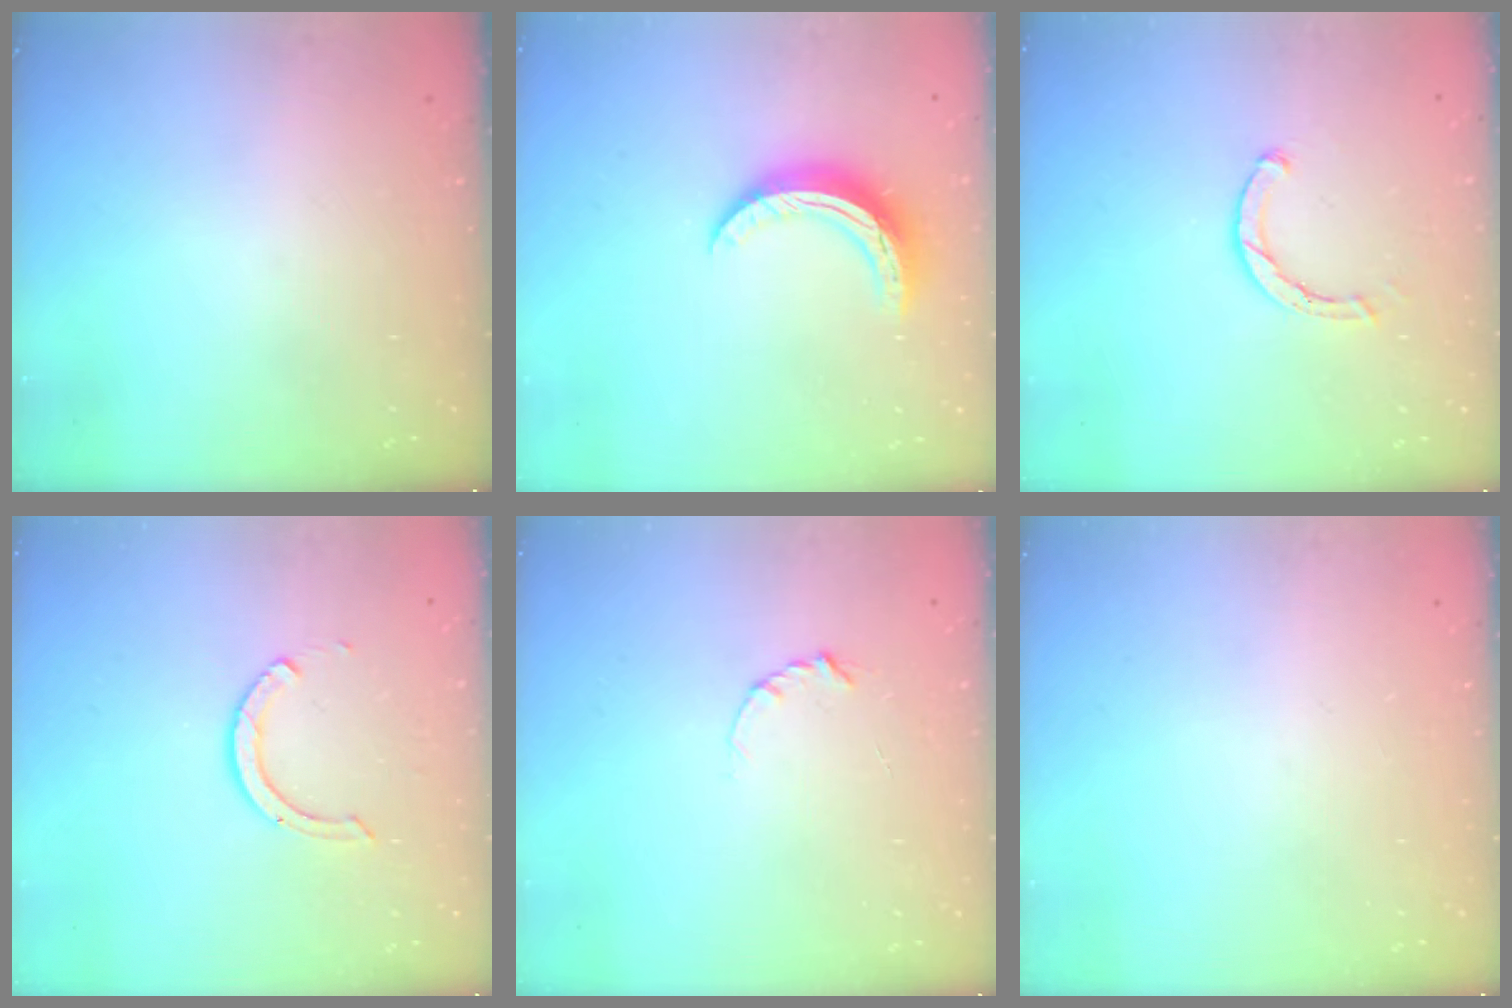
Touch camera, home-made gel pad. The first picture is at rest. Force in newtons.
{"total": 10.4, "press": 10.3, "slide": 0.5}
{"total": 2.0, "press": 2.0, "slide": 0.2}
{"total": 7.0, "press": 6.9, "slide": 0.8}
{"total": 2.9, "press": 2.9, "slide": 0.3}
{"total": 0.0}